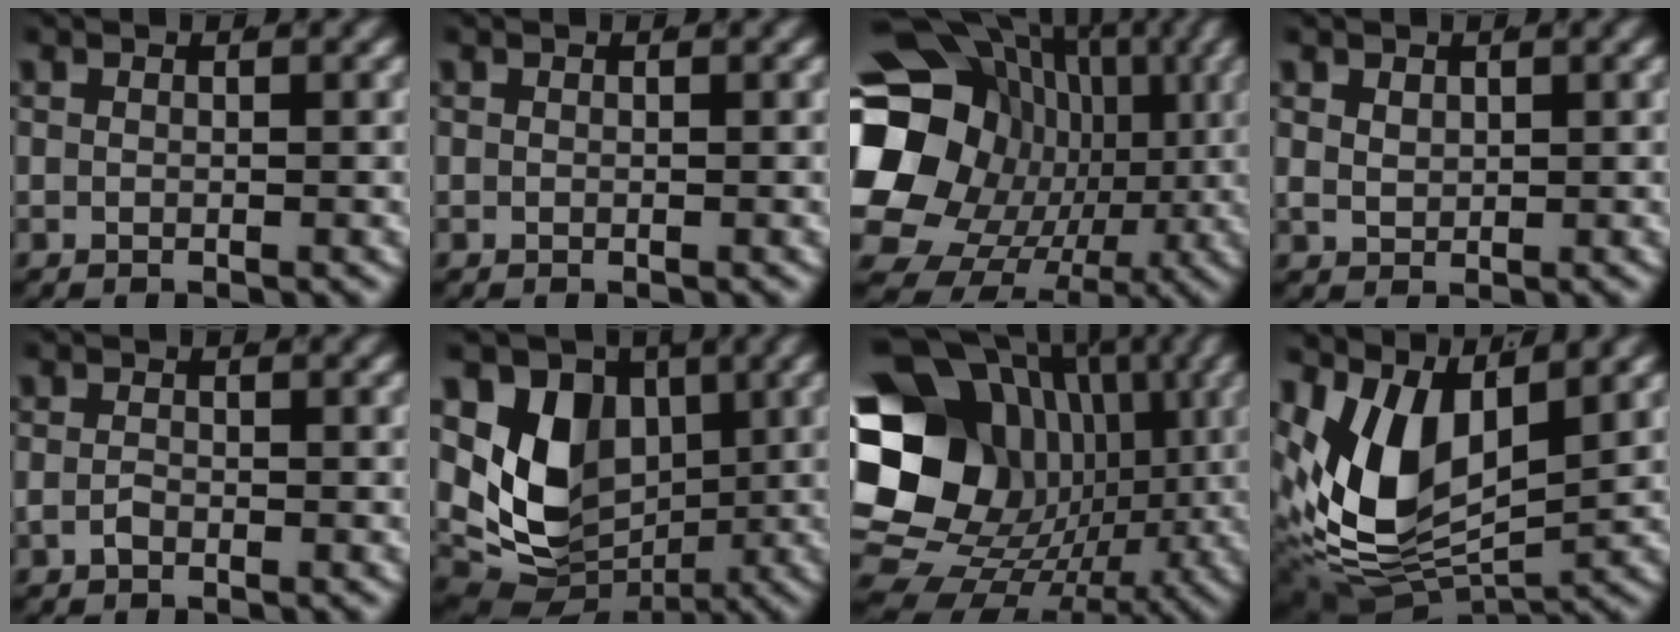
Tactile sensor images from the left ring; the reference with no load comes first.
{"total": 1.0, "force": [-0.1, -0.9, -0.3], "torque": [0.012, -0.014, 0.010]}
{"total": 20.7, "force": [-1.6, 16.8, 12.1], "torque": [-0.239, -0.072, -0.011]}
{"total": 1.3, "force": [0.8, 0.9, 0.5], "torque": [-0.017, -0.014, 0.030]}
{"total": 1.1, "force": [-0.8, 0.7, 0.4], "torque": [-0.016, -0.013, -0.009]}
{"total": 13.4, "force": [0.4, 11.0, 7.6], "torque": [-0.148, -0.036, 0.015]}
{"total": 23.2, "force": [-0.3, 18.0, 14.6], "torque": [-0.262, -0.061, 0.008]}
{"total": 10.5, "force": [0.7, 7.0, 7.8], "torque": [-0.171, -0.040, 0.033]}